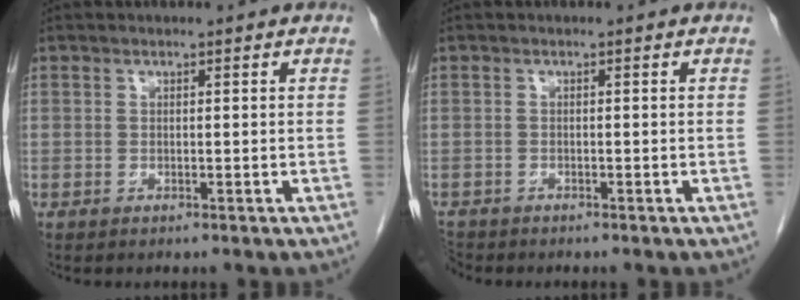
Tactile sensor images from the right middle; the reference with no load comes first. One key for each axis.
{"total": 2.0, "fx": -1.9, "fy": 0.7, "fz": 0.1, "tx": -0.005, "ty": -0.006, "tz": -0.035}